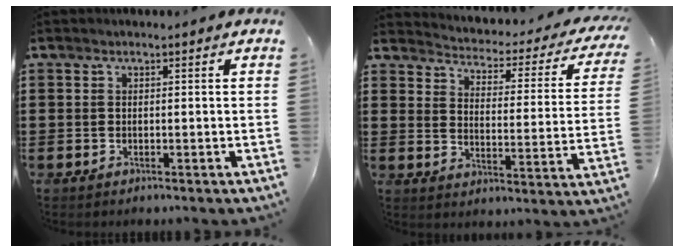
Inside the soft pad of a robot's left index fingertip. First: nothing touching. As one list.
[{"total": 2.1, "force": [1.9, 0.4, 0.6], "torque": [-0.030, -0.027, 0.021]}]